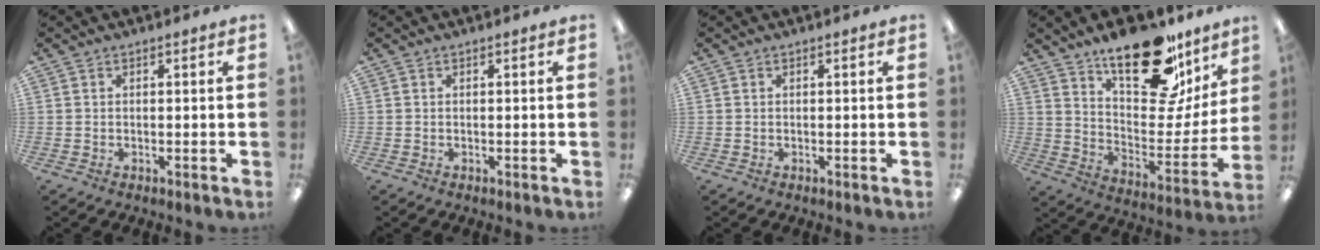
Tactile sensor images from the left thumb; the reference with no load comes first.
{"total": 0.0}
{"total": 0.0}
{"total": 25.1, "force": [17.5, 10.5, 14.6], "torque": [-0.200, -0.118, 0.294]}